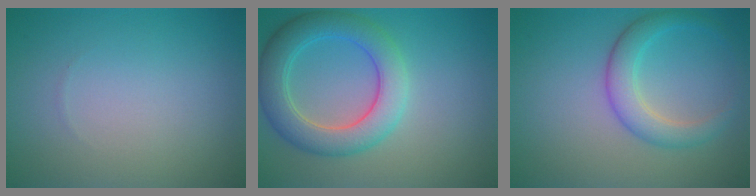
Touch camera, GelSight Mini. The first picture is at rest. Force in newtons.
{"total": 5.7, "press": 5.7, "slide": 0.2}
{"total": 3.3, "press": 3.3, "slide": 0.1}